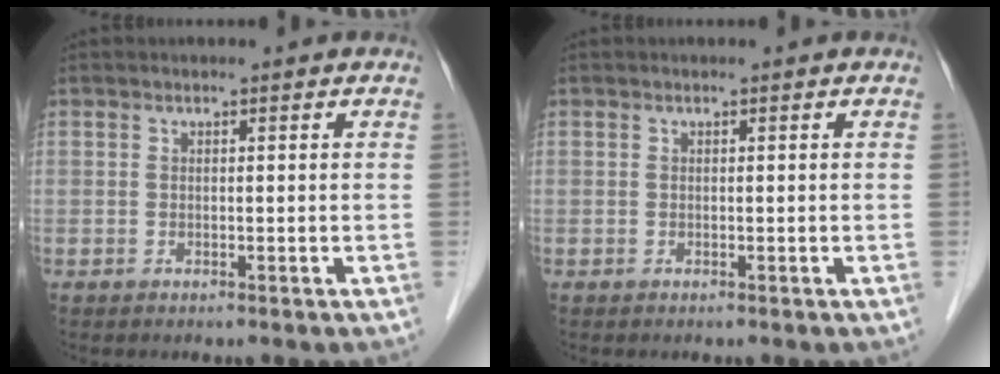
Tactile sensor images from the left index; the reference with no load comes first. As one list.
[{"total": 0.0}]